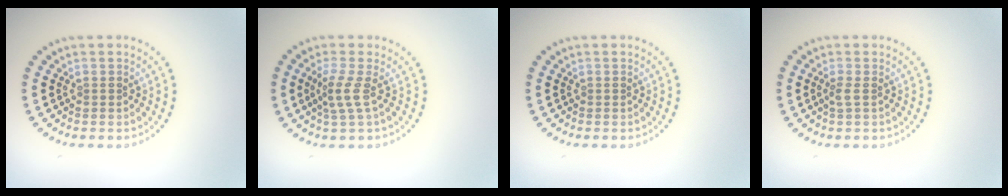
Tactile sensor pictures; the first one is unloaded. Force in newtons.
{"total": 2.1, "press": 1.5, "slide": 1.5}
{"total": 0.0}
{"total": 0.8, "press": 0.6, "slide": 0.5}